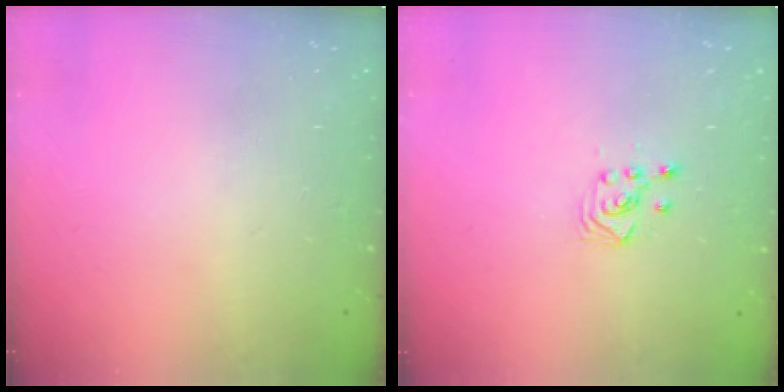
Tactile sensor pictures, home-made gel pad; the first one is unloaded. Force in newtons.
{"total": 2.6, "press": 2.6, "slide": 0.3}